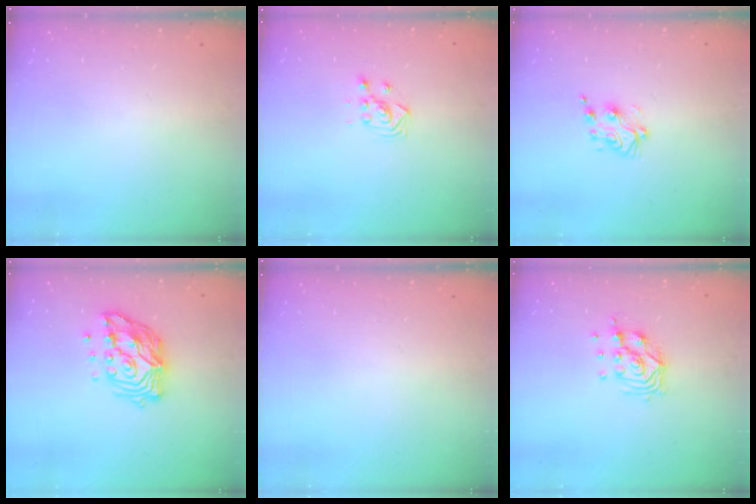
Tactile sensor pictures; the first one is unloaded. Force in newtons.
{"total": 2.9, "press": 2.9, "slide": 0.3}
{"total": 5.9, "press": 5.9, "slide": 0.5}
{"total": 15.1, "press": 15.0, "slide": 1.4}
{"total": 0.0}
{"total": 9.3, "press": 9.3, "slide": 0.9}